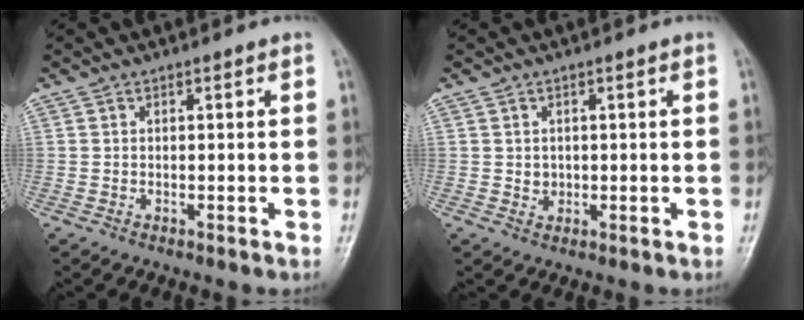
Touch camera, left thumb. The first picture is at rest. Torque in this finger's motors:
{"motor_torque": [-0.11, 0.02, 0.07, -0.01, 0.00]}